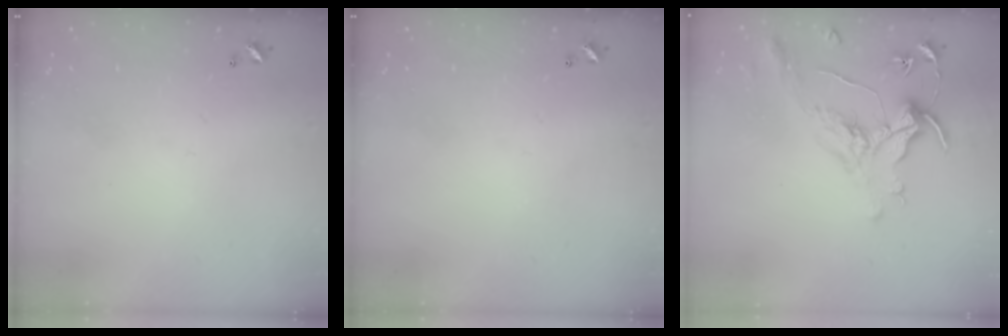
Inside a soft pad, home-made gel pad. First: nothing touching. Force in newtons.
{"total": 0.0}
{"total": 1.5, "press": 1.3, "slide": 0.7}